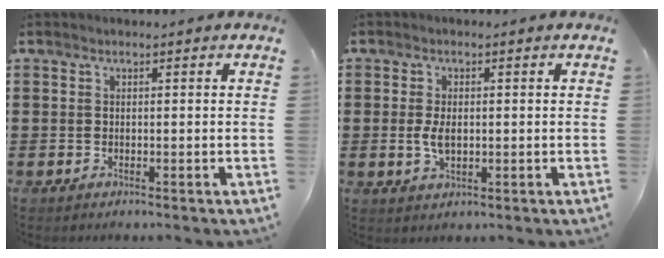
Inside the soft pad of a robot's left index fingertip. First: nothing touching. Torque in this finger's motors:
{"motor_torque": [0.48, 0.46, 0.17, 0.05]}